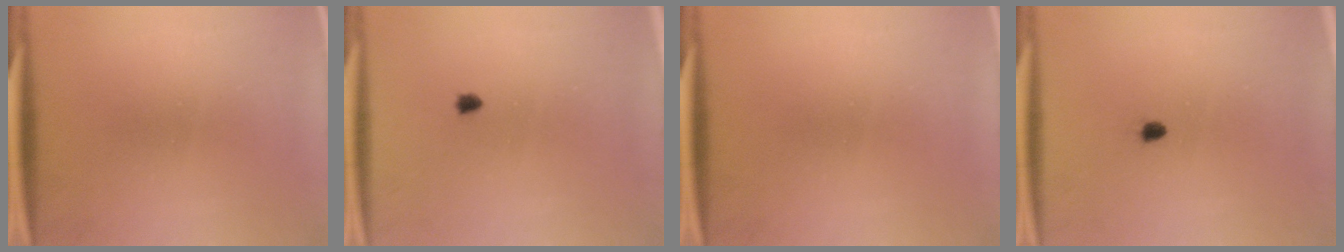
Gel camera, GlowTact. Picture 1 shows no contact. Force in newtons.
{"total": 0.6}
{"total": 0.0}
{"total": 1.0}